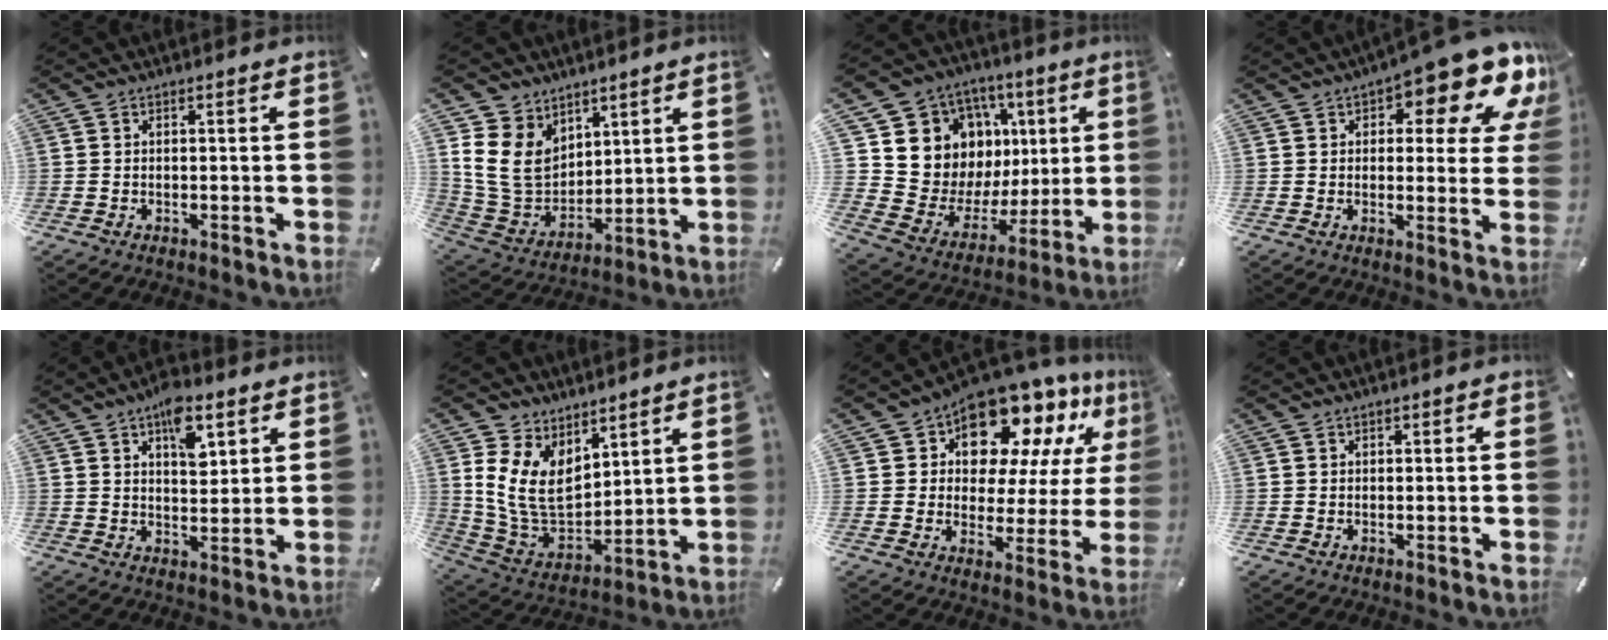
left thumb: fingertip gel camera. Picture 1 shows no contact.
{"total": 12.9, "force": [4.7, 10.7, 5.5], "torque": [-0.149, -0.027, 0.097]}
{"total": 14.1, "force": [5.6, 12.5, 3.3], "torque": [-0.054, -0.060, 0.134]}
{"total": 14.2, "force": [8.4, 5.5, 10.0], "torque": [-0.128, -0.064, 0.136]}
{"total": 9.5, "force": [5.0, 5.2, 6.2], "torque": [-0.077, -0.023, 0.082]}
{"total": 11.9, "force": [4.5, 9.0, 6.4], "torque": [-0.159, -0.038, 0.092]}
{"total": 15.9, "force": [11.7, 8.5, 6.7], "torque": [-0.118, -0.087, 0.204]}
{"total": 0.7, "force": [0.4, 0.6, 0.0], "torque": [0.000, 0.004, 0.006]}